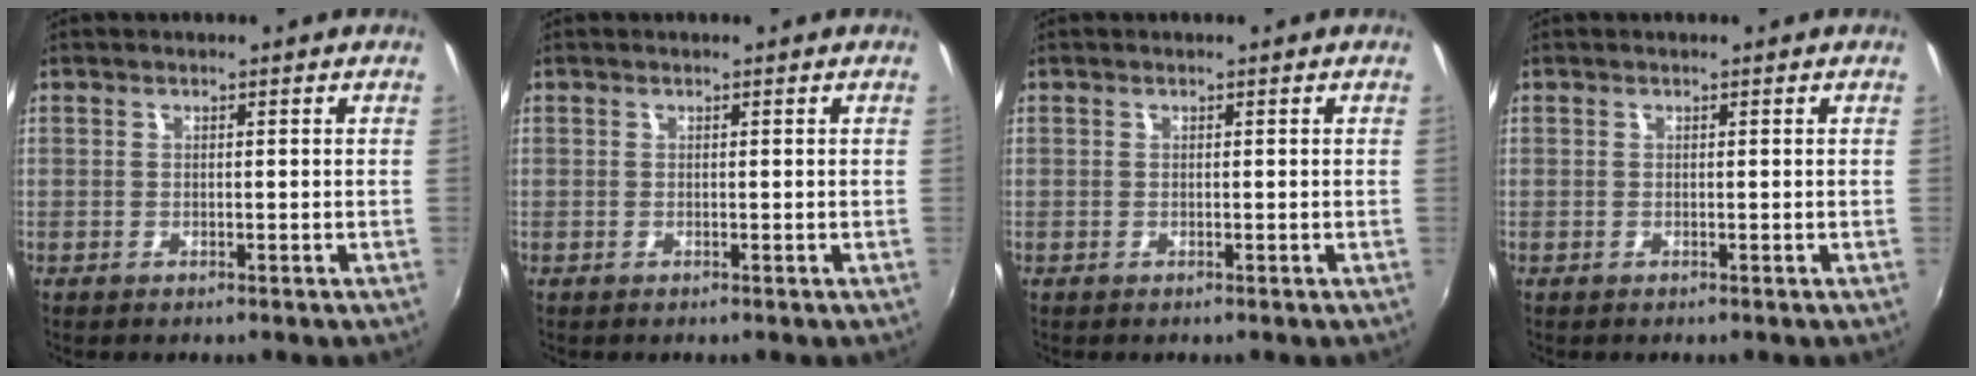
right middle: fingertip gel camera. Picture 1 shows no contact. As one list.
[{"total": 0.0}, {"total": 0.0}, {"total": 0.0}]